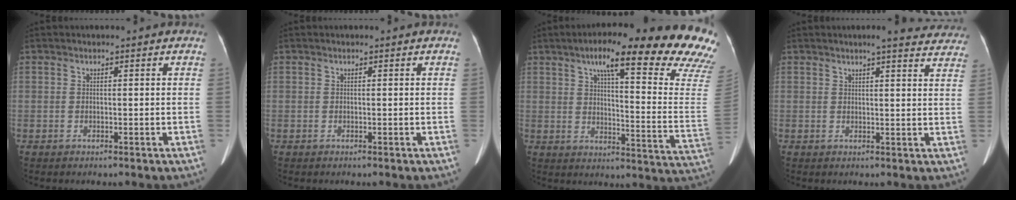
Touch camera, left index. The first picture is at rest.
{"total": 0.0}
{"total": 25.1, "force": [18.8, 2.5, 16.5], "torque": [-0.196, -0.037, 0.223]}
{"total": 12.7, "force": [11.6, 1.8, 4.8], "torque": [-0.034, -0.006, 0.111]}